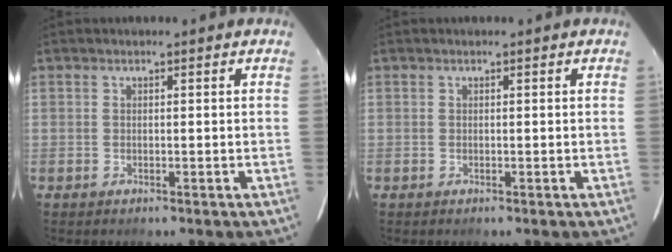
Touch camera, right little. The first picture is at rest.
{"total": 0.0}